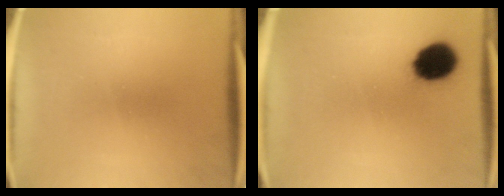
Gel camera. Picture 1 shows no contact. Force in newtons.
{"total": 11.1}